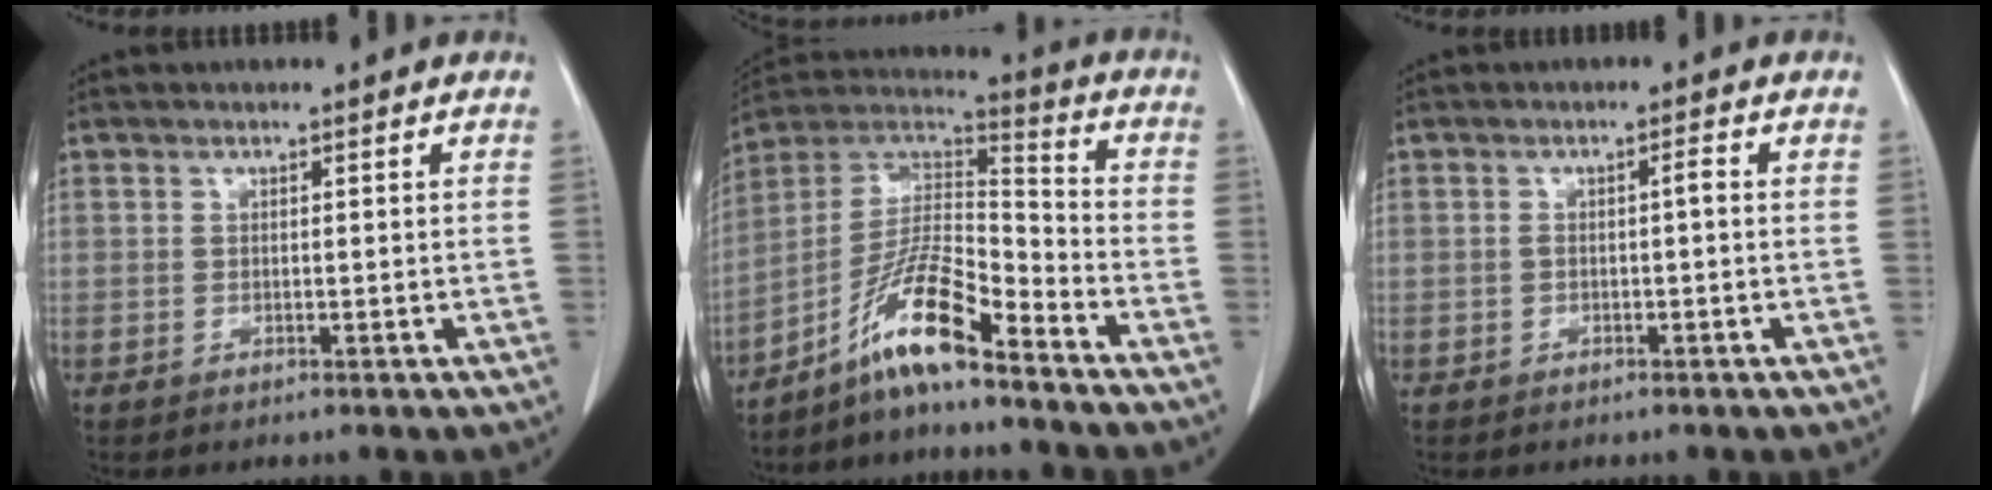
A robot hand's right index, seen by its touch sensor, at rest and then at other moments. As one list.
[{"total": 11.8, "force": [-8.3, 0.9, 8.3], "torque": [-0.162, 0.016, -0.154]}, {"total": 1.4, "force": [-0.2, 0.2, 1.4], "torque": [-0.023, 0.005, -0.003]}]